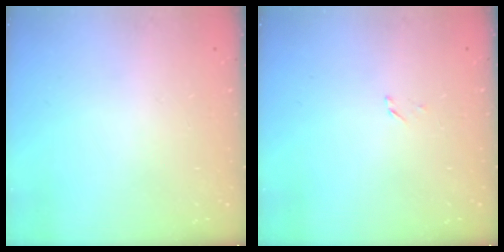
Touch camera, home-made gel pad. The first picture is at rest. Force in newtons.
{"total": 1.4, "press": 1.4, "slide": 0.2}